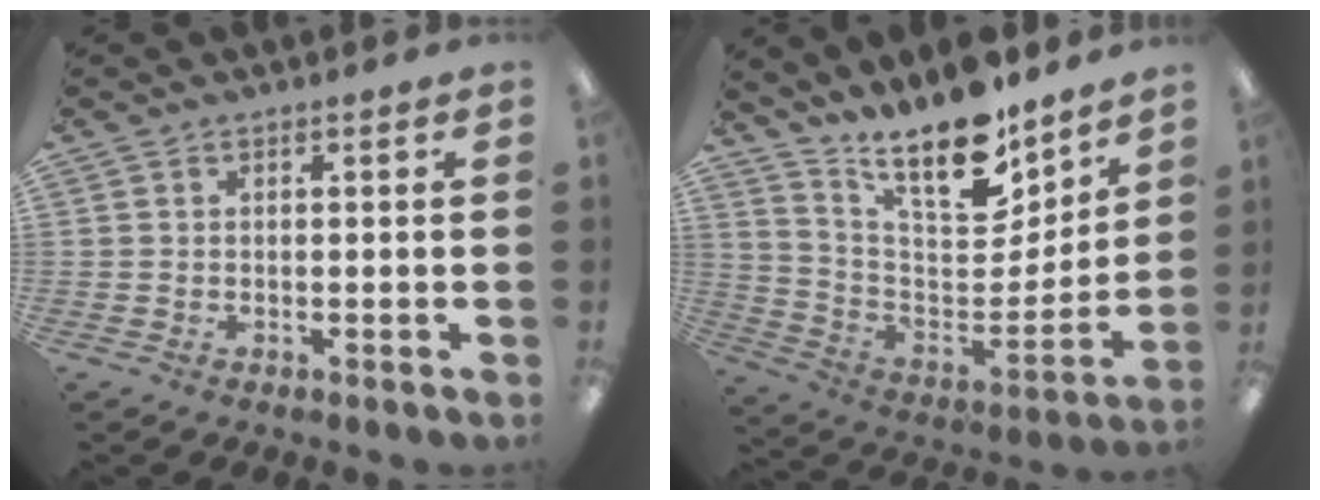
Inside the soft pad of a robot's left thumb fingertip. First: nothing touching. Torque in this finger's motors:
{"motor_torque": [0.41, 0.41, 0.89, -1.88, 0.10]}